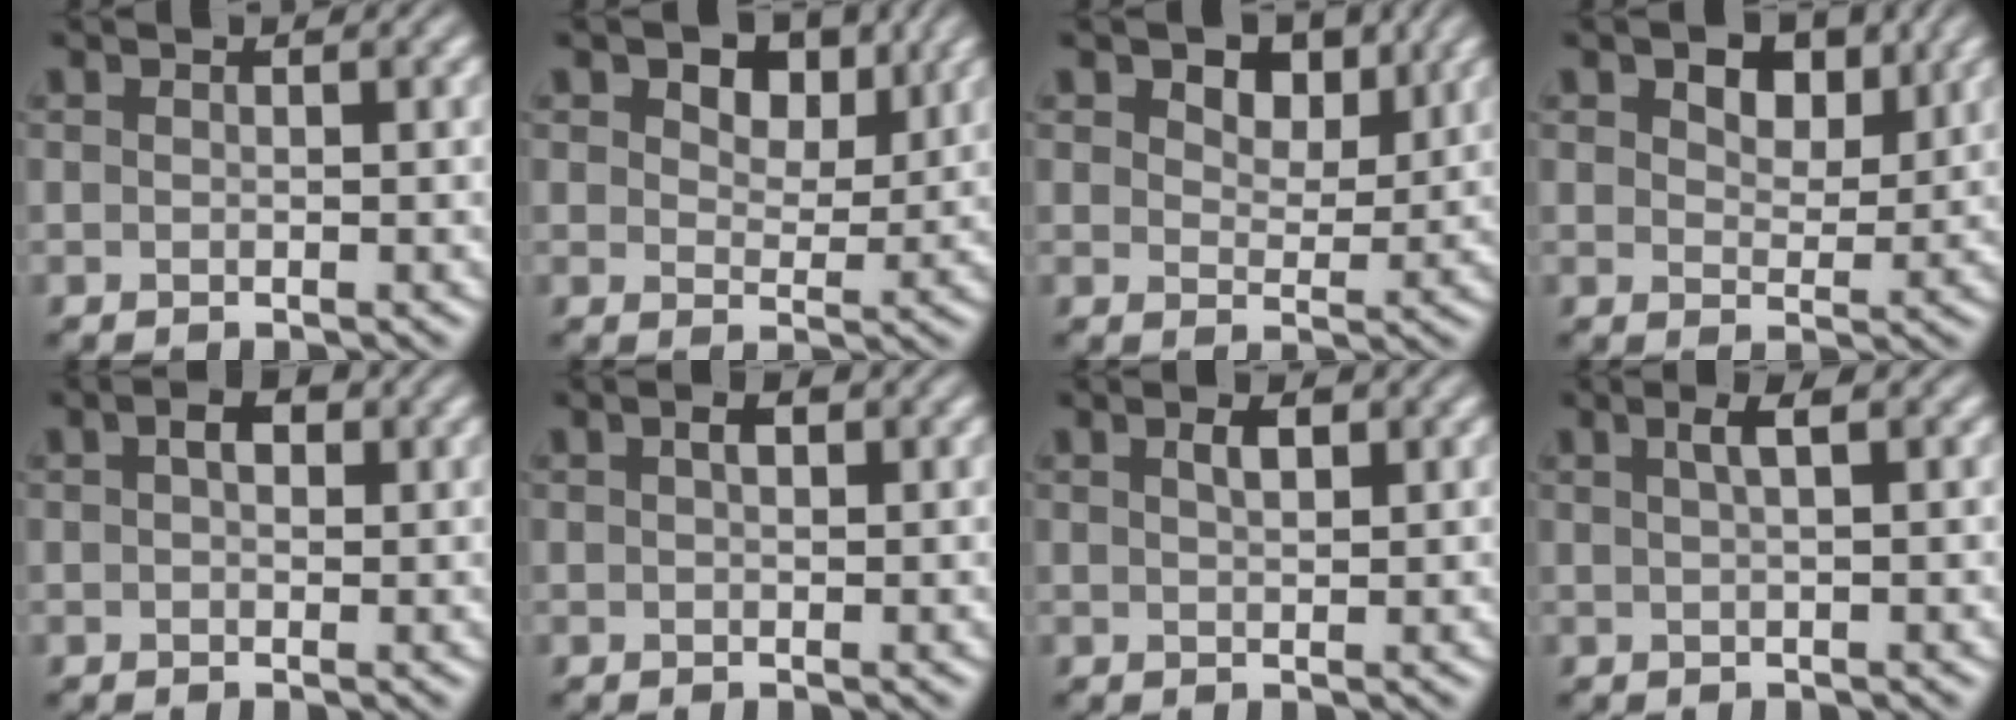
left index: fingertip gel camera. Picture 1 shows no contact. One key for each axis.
{"total": 5.4, "fx": 2.7, "fy": 3.4, "fz": 3.2, "tx": -0.048, "ty": -0.003, "tz": 0.026}
{"total": 4.5, "fx": 2.4, "fy": 2.8, "fz": 2.5, "tx": -0.043, "ty": -0.005, "tz": 0.026}
{"total": 4.6, "fx": 2.3, "fy": 2.8, "fz": 2.8, "tx": -0.043, "ty": 0.000, "tz": 0.027}
{"total": 2.1, "fx": 0.6, "fy": 1.3, "fz": 1.6, "tx": -0.024, "ty": 0.005, "tz": 0.005}
{"total": 1.4, "fx": 0.4, "fy": 0.7, "fz": 1.1, "tx": -0.018, "ty": 0.004, "tz": 0.007}
{"total": 1.6, "fx": 0.7, "fy": 0.7, "fz": 1.2, "tx": -0.023, "ty": 0.003, "tz": 0.015}
{"total": 2.0, "fx": 0.8, "fy": 0.5, "fz": 1.8, "tx": -0.027, "ty": 0.007, "tz": 0.011}